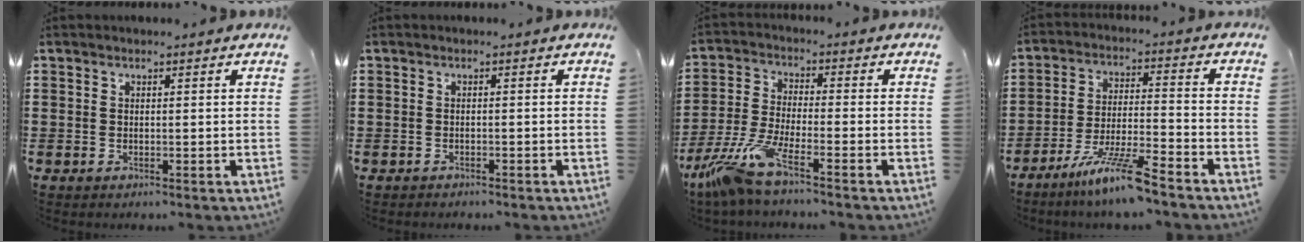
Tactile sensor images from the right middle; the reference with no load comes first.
{"total": 0.8, "force": [-0.7, 0.2, -0.1], "torque": [-0.001, 0.001, -0.017]}
{"total": 7.9, "force": [-6.2, 0.4, 5.0], "torque": [-0.132, -0.024, -0.128]}
{"total": 9.2, "force": [-7.2, 0.2, 5.7], "torque": [-0.112, -0.006, -0.138]}